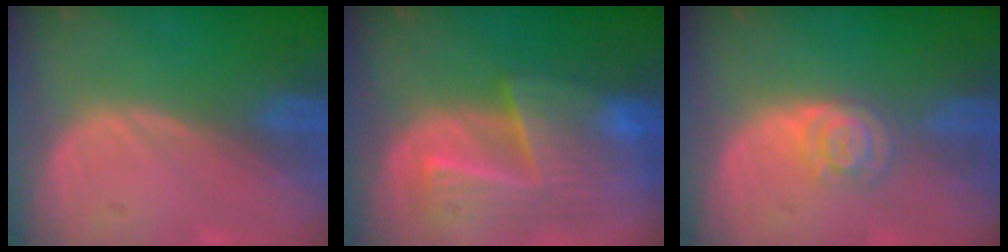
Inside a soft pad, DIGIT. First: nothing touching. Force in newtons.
{"total": 9.3, "press": 8.3, "slide": 4.2}
{"total": 4.4, "press": 3.9, "slide": 2.0}